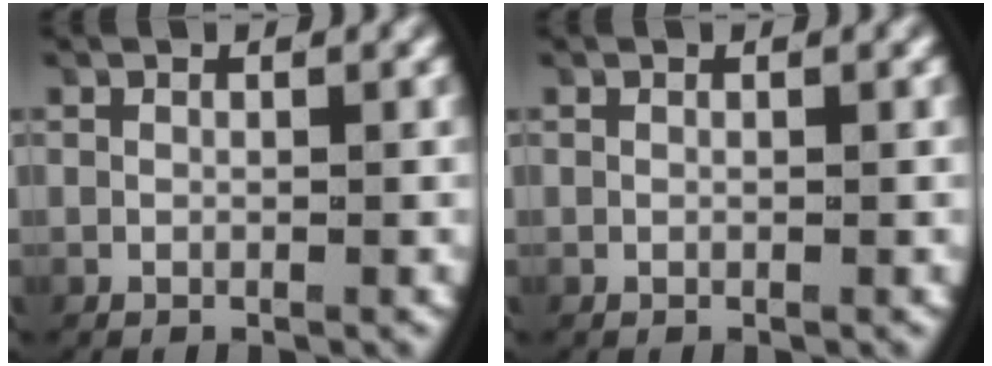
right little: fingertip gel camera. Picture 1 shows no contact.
{"total": 0.0}